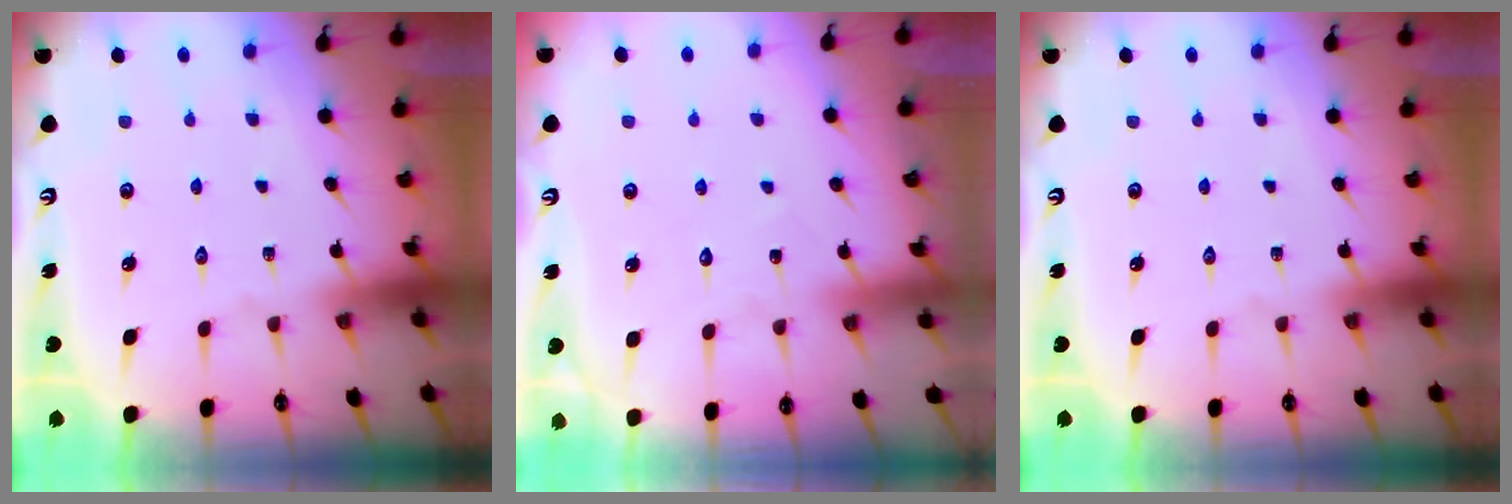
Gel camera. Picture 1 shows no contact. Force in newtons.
{"total": 5.9, "press": 5.9, "slide": 0.6}
{"total": 0.0}